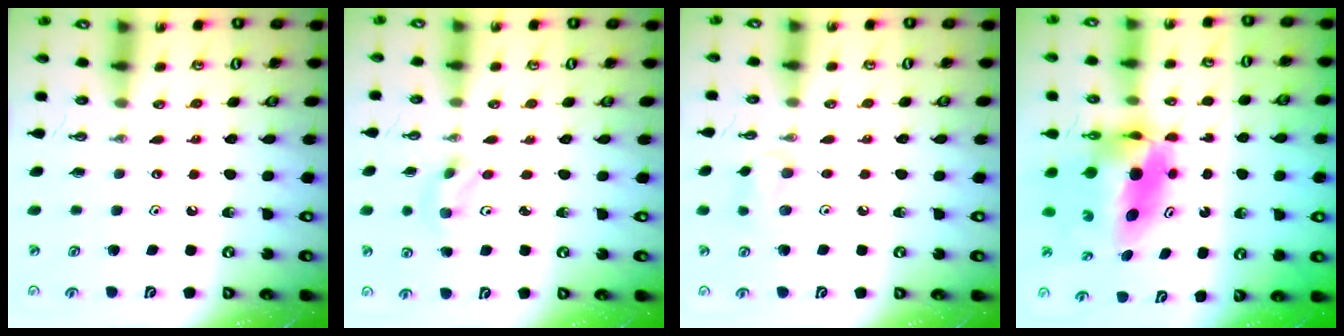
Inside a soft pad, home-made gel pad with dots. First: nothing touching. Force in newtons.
{"total": 2.9, "press": 2.7, "slide": 1.2}
{"total": 8.3, "press": 8.0, "slide": 2.2}
{"total": 7.8, "press": 7.6, "slide": 1.6}